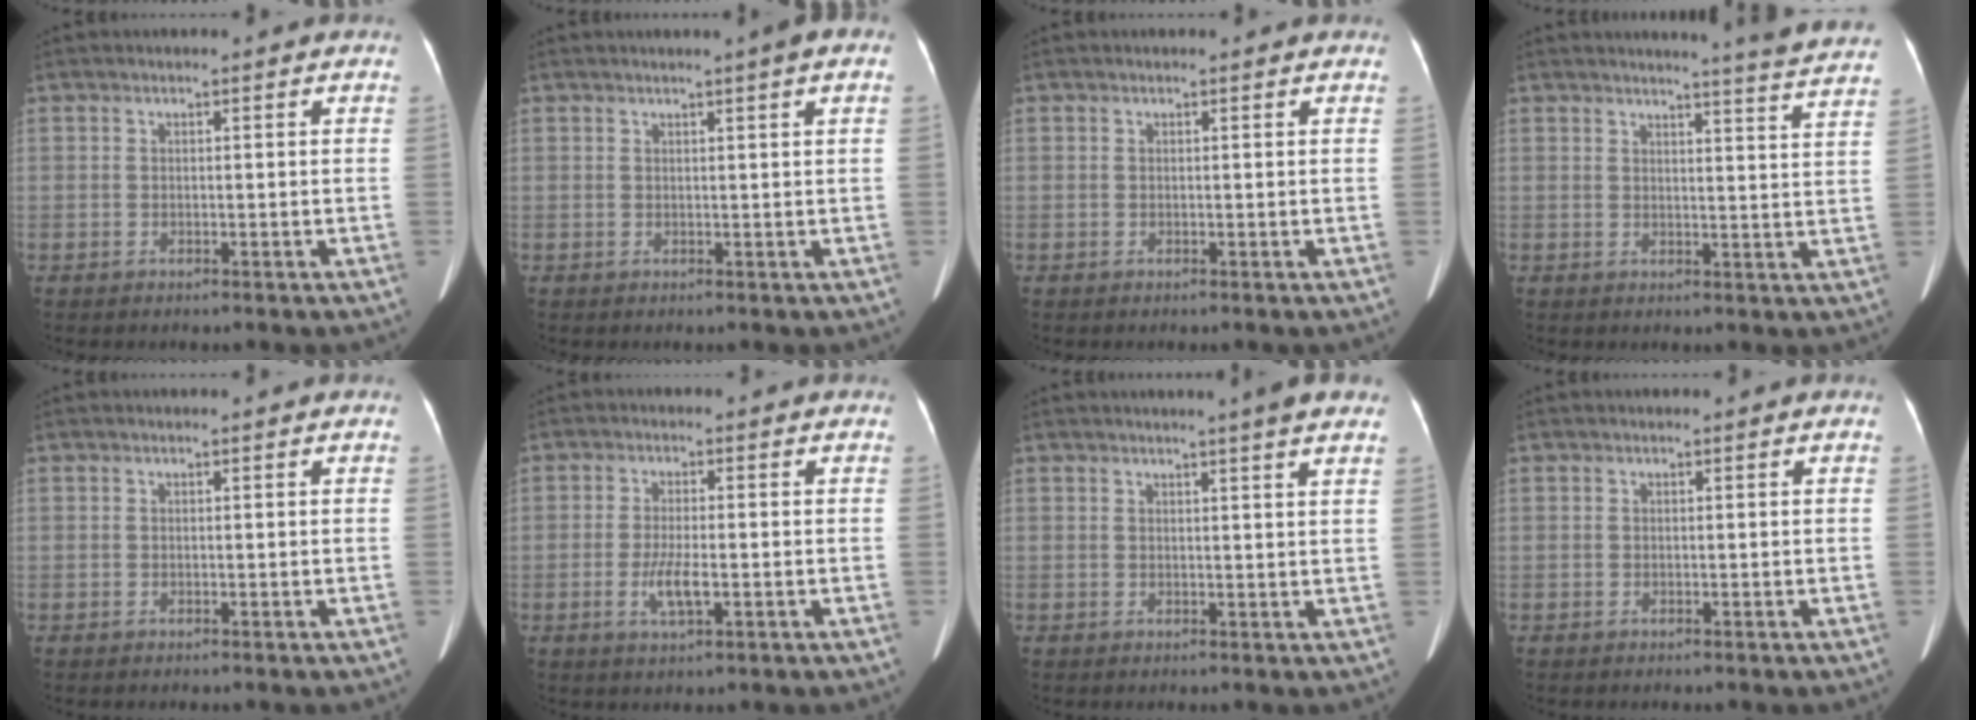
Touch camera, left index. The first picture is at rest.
{"total": 2.8, "force": [1.7, -0.1, 2.3], "torque": [-0.033, 0.011, 0.019]}
{"total": 0.8, "force": [0.8, 0.1, 0.2], "torque": [-0.008, 0.003, 0.005]}
{"total": 10.8, "force": [10.3, -1.6, 2.9], "torque": [-0.039, -0.059, 0.100]}
{"total": 0.0}
{"total": 4.2, "force": [-1.2, 0.9, 4.0], "torque": [-0.083, -0.005, -0.019]}
{"total": 4.4, "force": [3.6, -0.6, 2.6], "torque": [-0.036, 0.005, 0.036]}
{"total": 0.0}